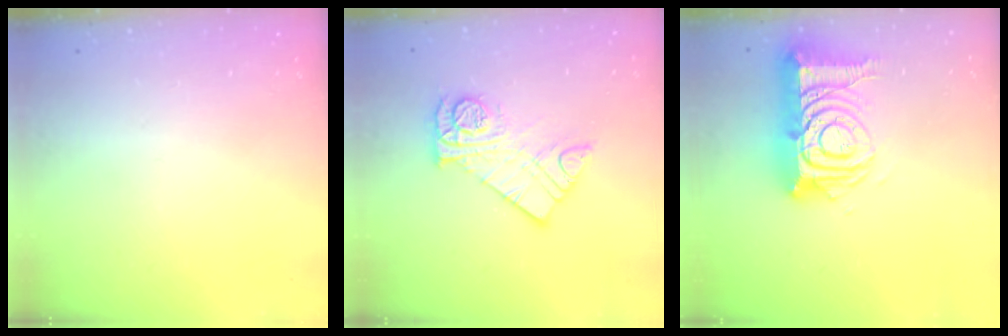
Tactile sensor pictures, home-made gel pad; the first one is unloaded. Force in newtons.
{"total": 11.4, "press": 11.4, "slide": 1.0}
{"total": 18.4, "press": 18.2, "slide": 2.0}